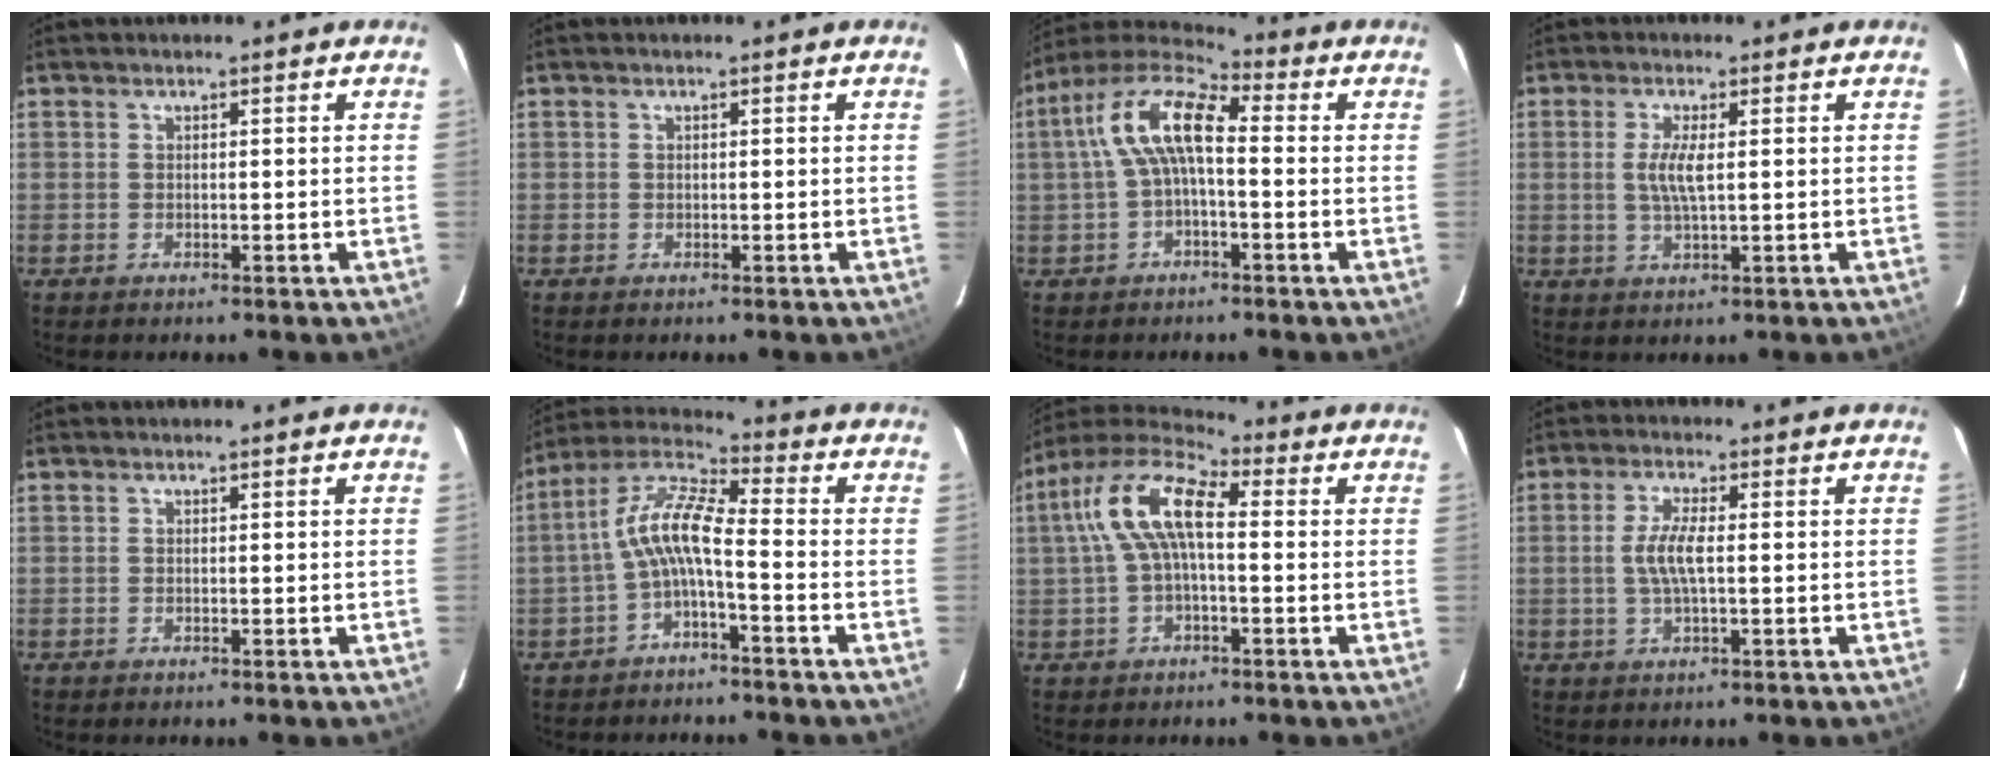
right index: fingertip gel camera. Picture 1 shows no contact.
{"total": 0.0}
{"total": 11.2, "force": [0.3, 4.5, 10.3], "torque": [-0.205, 0.028, -0.002]}
{"total": 4.5, "force": [0.5, 1.0, 4.3], "torque": [-0.087, -0.002, 0.009]}
{"total": 0.0}
{"total": 8.7, "force": [-2.4, 1.9, 8.1], "torque": [-0.185, 0.022, -0.050]}
{"total": 11.6, "force": [0.9, 4.8, 10.5], "torque": [-0.210, 0.029, 0.009]}
{"total": 5.2, "force": [0.0, 1.3, 5.0], "torque": [-0.098, 0.001, 0.002]}